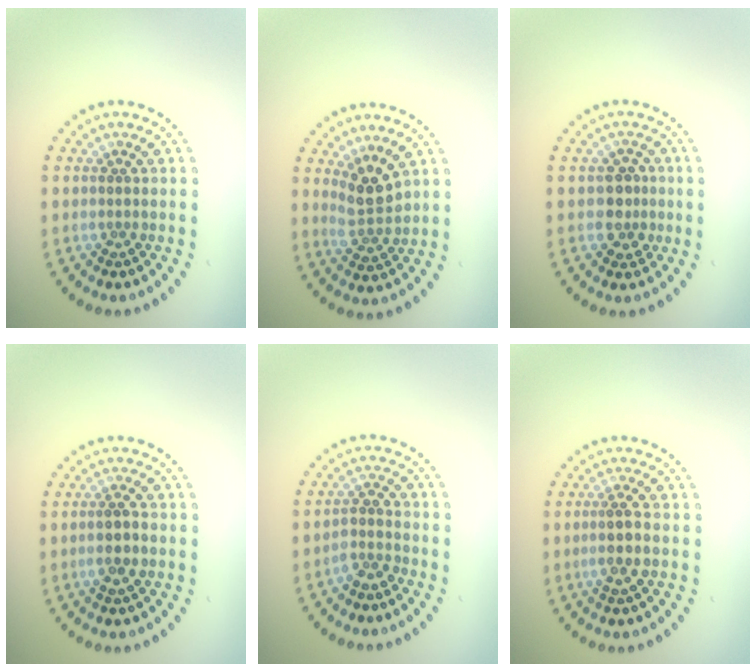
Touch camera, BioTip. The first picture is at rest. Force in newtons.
{"total": 2.9, "press": 2.5, "slide": 1.4}
{"total": 2.5, "press": 2.3, "slide": 1.0}
{"total": 2.2, "press": 2.1, "slide": 0.6}
{"total": 1.9, "press": 1.4, "slide": 1.3}
{"total": 2.2, "press": 2.0, "slide": 0.9}